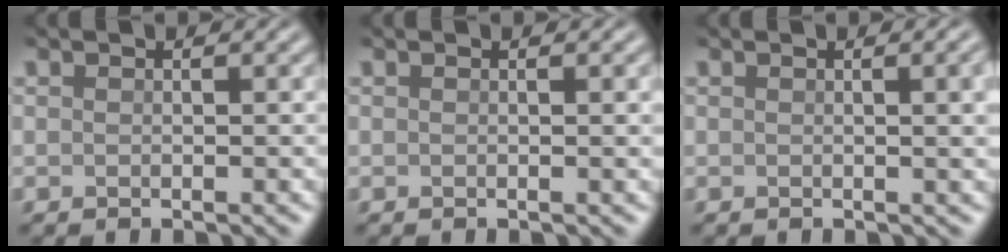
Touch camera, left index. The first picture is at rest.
{"total": 0.9, "force": [0.1, 0.2, 0.9], "torque": [-0.006, 0.003, -0.001]}
{"total": 3.2, "force": [0.4, 1.1, 2.9], "torque": [-0.024, 0.008, 0.002]}